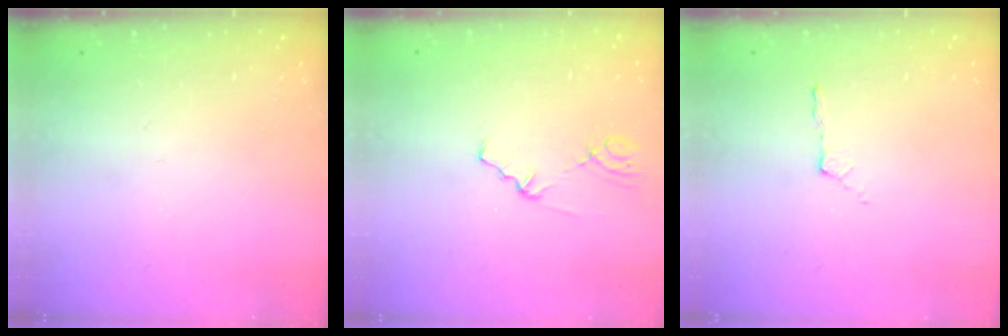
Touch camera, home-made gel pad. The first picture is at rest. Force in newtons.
{"total": 1.2, "press": 1.2, "slide": 0.2}
{"total": 4.0, "press": 3.9, "slide": 0.5}